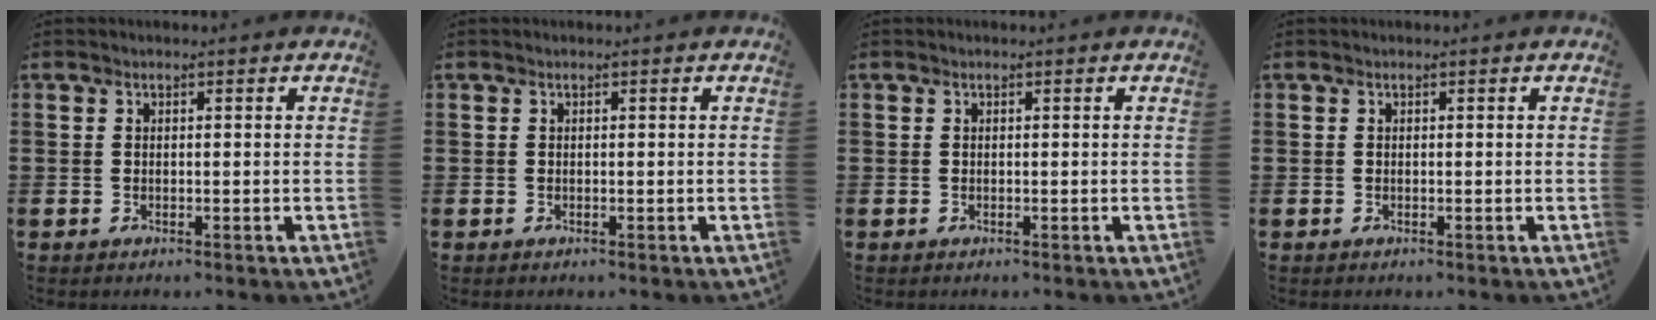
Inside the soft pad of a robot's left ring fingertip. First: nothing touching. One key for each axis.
{"total": 0.0}
{"total": 0.0}
{"total": 0.0}